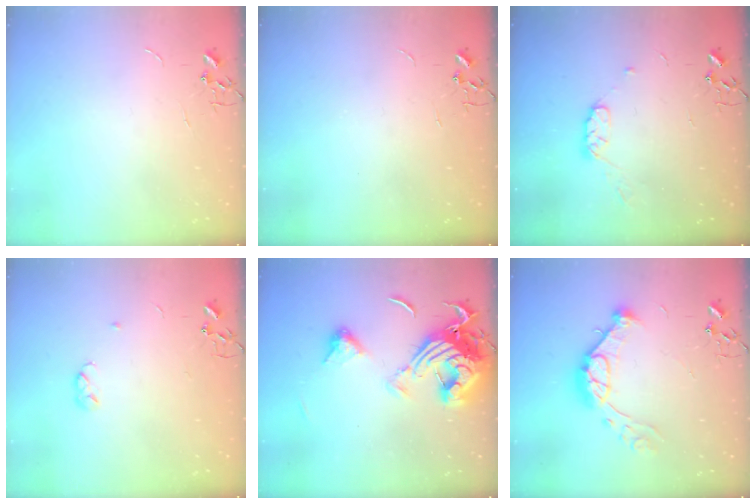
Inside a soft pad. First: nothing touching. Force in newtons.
{"total": 0.0}
{"total": 7.1, "press": 7.0, "slide": 1.1}
{"total": 3.9, "press": 3.8, "slide": 0.7}
{"total": 16.8, "press": 16.8, "slide": 1.6}
{"total": 14.3, "press": 14.2, "slide": 1.1}